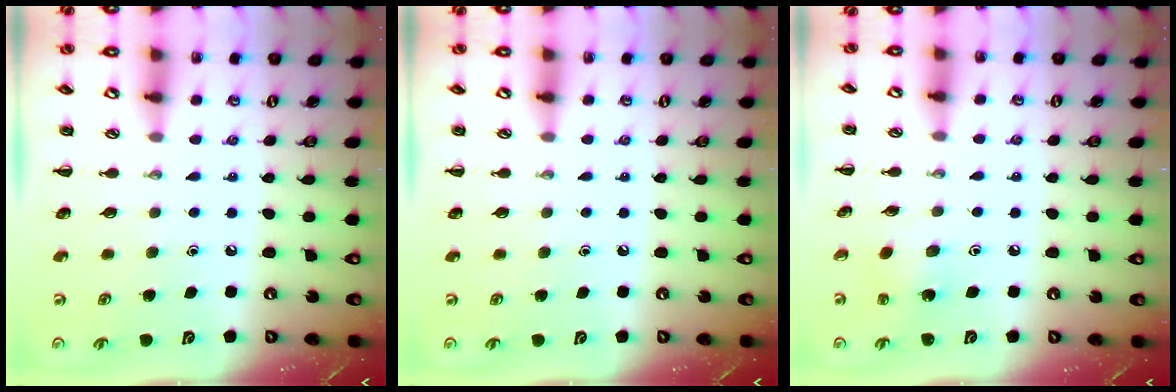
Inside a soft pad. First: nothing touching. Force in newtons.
{"total": 0.0}
{"total": 1.5, "press": 1.4, "slide": 0.5}